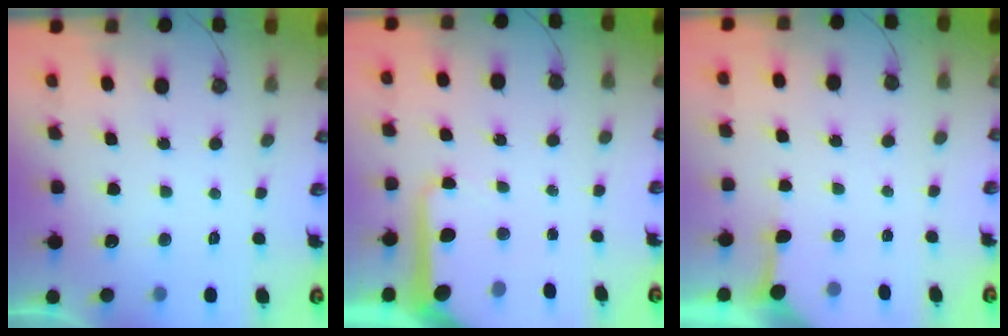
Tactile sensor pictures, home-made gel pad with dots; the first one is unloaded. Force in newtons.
{"total": 9.8, "press": 9.8, "slide": 1.1}
{"total": 2.7, "press": 2.7, "slide": 0.4}